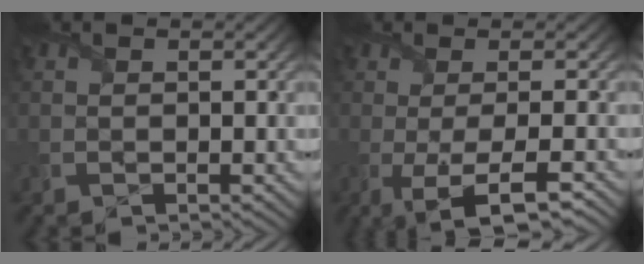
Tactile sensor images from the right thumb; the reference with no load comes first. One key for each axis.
{"total": 5.9, "fx": -2.0, "fy": 1.4, "fz": 5.4, "tx": -0.078, "ty": -0.003, "tz": -0.035}